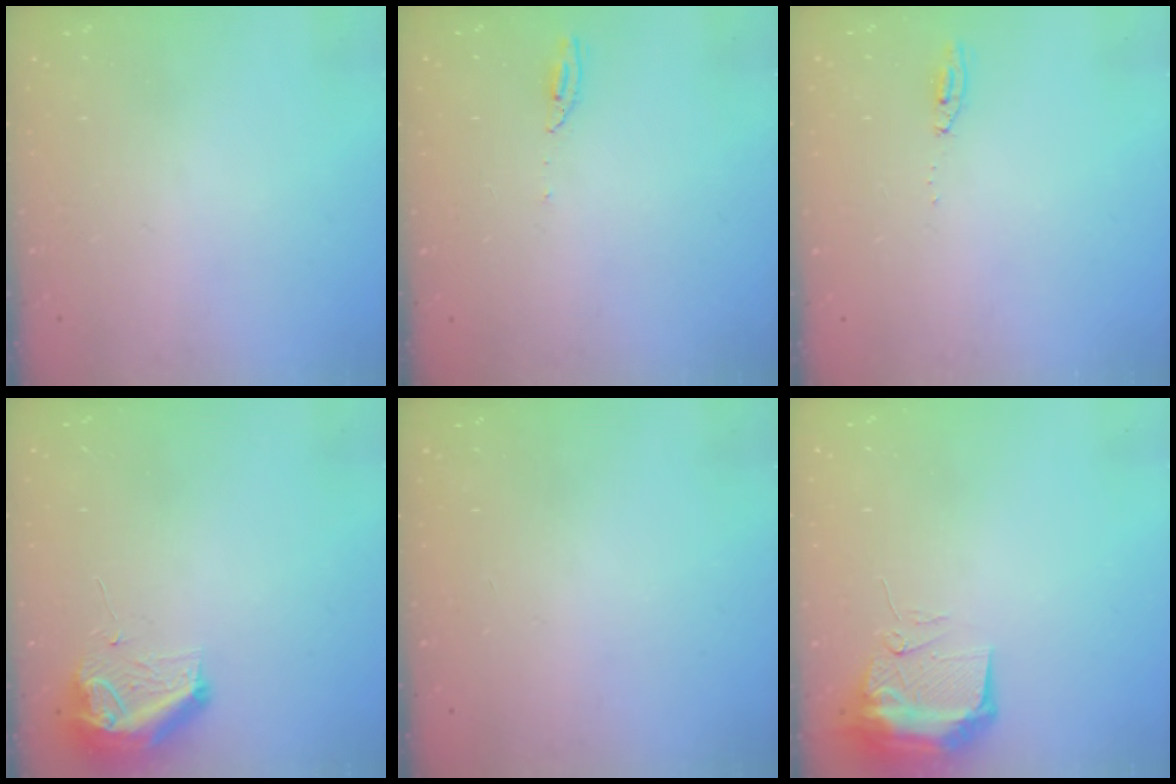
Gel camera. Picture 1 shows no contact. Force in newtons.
{"total": 4.4, "press": 4.4, "slide": 0.1}
{"total": 4.1, "press": 4.1, "slide": 0.4}
{"total": 9.0, "press": 8.9, "slide": 1.1}
{"total": 0.0}
{"total": 9.8, "press": 9.7, "slide": 1.2}